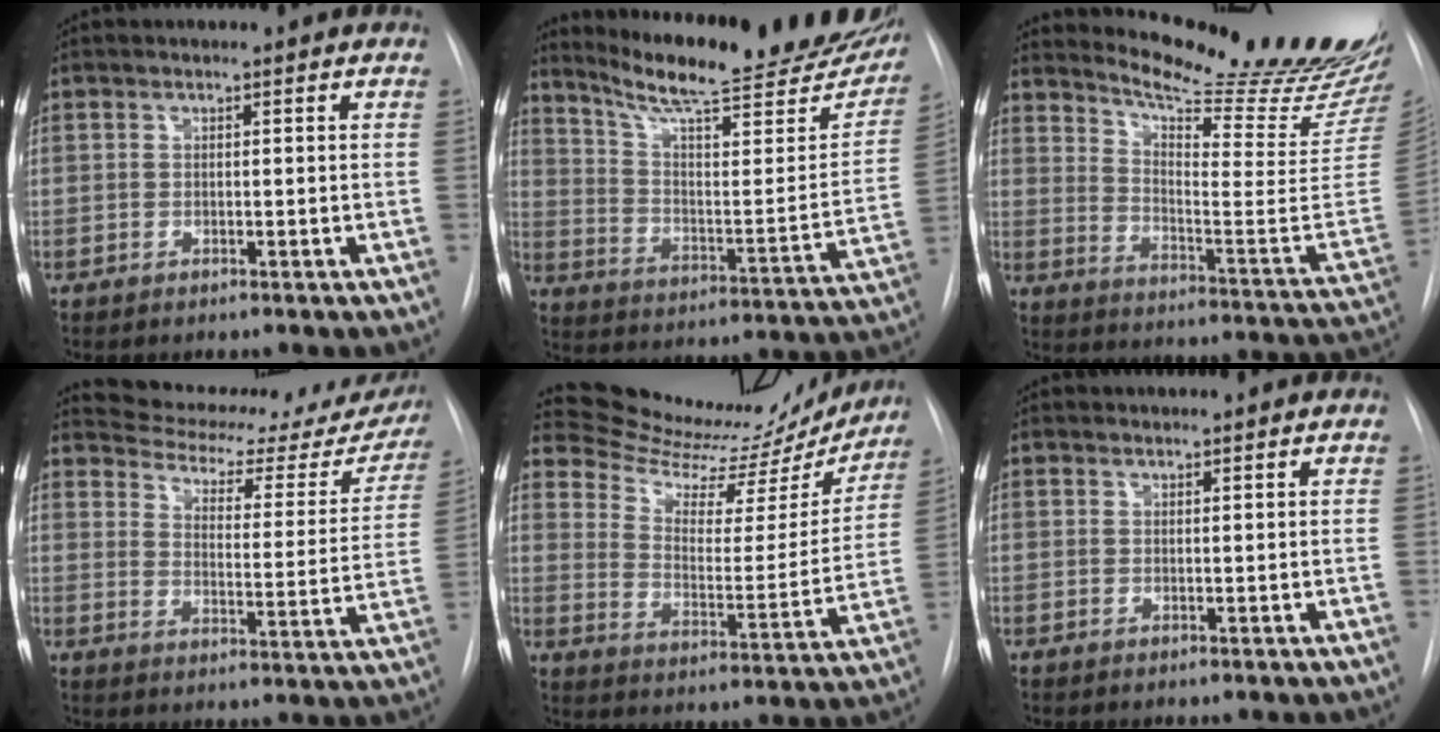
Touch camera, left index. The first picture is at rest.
{"total": 28.2, "force": [23.3, 4.8, 15.1], "torque": [-0.225, -0.058, 0.312]}
{"total": 25.9, "force": [23.1, 0.3, 11.7], "torque": [-0.178, -0.140, 0.301]}
{"total": 23.1, "force": [21.1, 5.9, 7.2], "torque": [-0.102, -0.057, 0.254]}
{"total": 20.3, "force": [19.6, 4.4, 3.2], "torque": [-0.042, -0.062, 0.256]}
{"total": 0.6, "force": [0.6, 0.0, -0.2], "torque": [-0.004, 0.006, 0.014]}